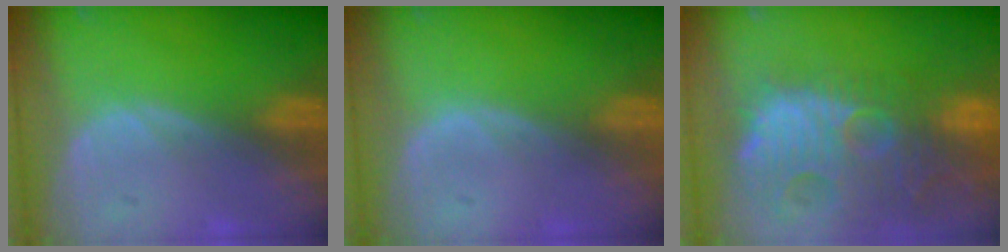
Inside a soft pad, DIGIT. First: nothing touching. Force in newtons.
{"total": 0.0}
{"total": 14.6, "press": 12.5, "slide": 7.5}